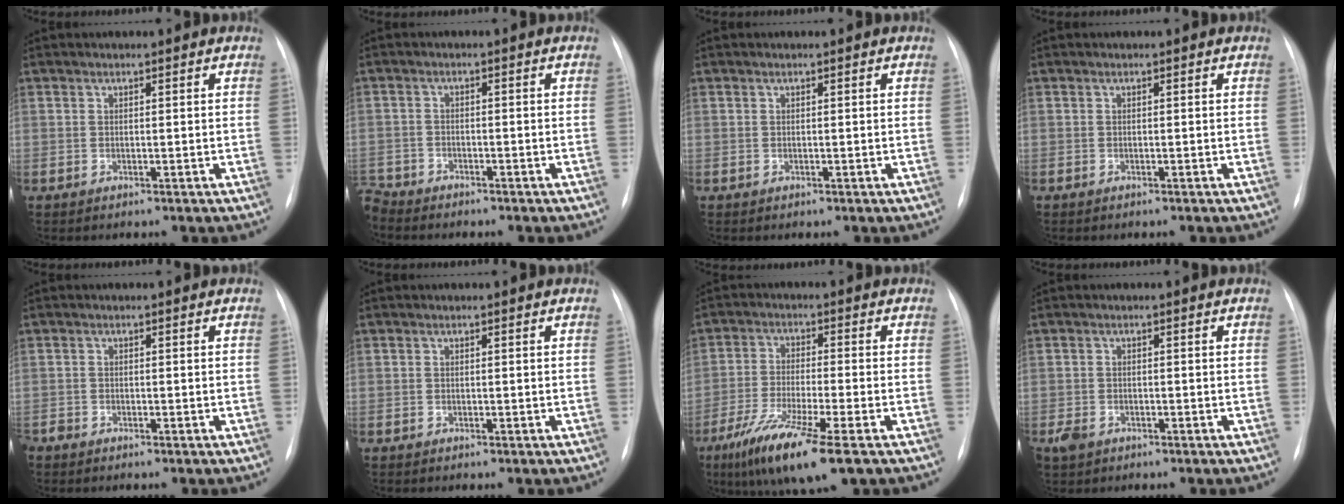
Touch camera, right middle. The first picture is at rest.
{"total": 4.9, "force": [-4.5, 1.7, 0.9], "torque": [-0.014, -0.007, -0.078]}
{"total": 0.0}
{"total": 0.0}
{"total": 1.1, "force": [-1.0, 0.4, 0.1], "torque": [-0.005, -0.001, -0.020]}
{"total": 0.0}
{"total": 11.8, "force": [-6.6, 0.4, 9.8], "torque": [-0.188, -0.037, -0.118]}
{"total": 2.2, "force": [-1.4, 1.4, 0.9], "torque": [-0.022, 0.000, -0.019]}